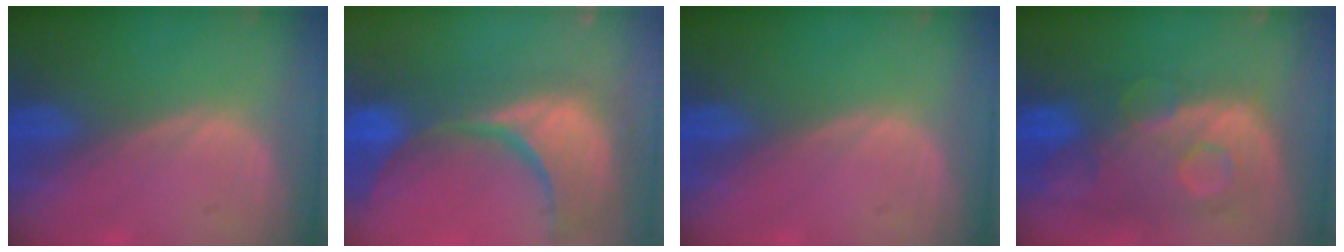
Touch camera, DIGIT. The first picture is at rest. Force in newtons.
{"total": 15.2, "press": 12.2, "slide": 9.1}
{"total": 0.0}
{"total": 11.2, "press": 9.8, "slide": 5.5}